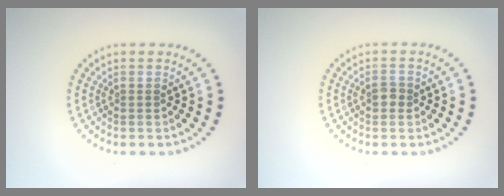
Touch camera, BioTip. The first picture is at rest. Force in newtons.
{"total": 1.4, "press": 1.4, "slide": 0.1}